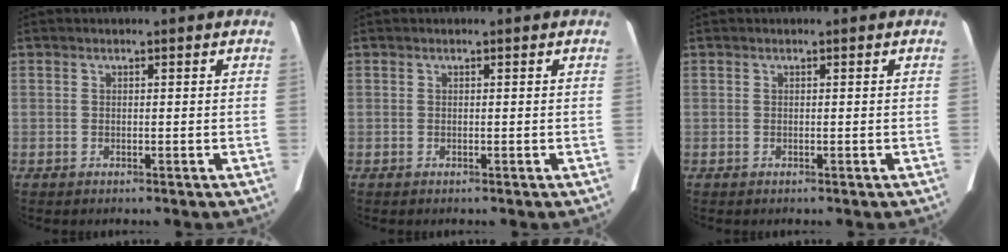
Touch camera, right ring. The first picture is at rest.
{"total": 0.0}
{"total": 0.0}